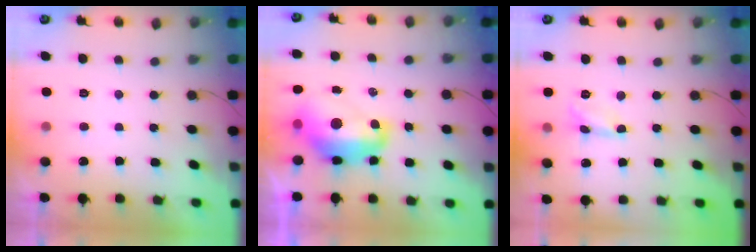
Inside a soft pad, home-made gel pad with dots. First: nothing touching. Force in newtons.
{"total": 14.4, "press": 14.4, "slide": 1.2}
{"total": 2.0, "press": 2.0, "slide": 0.2}